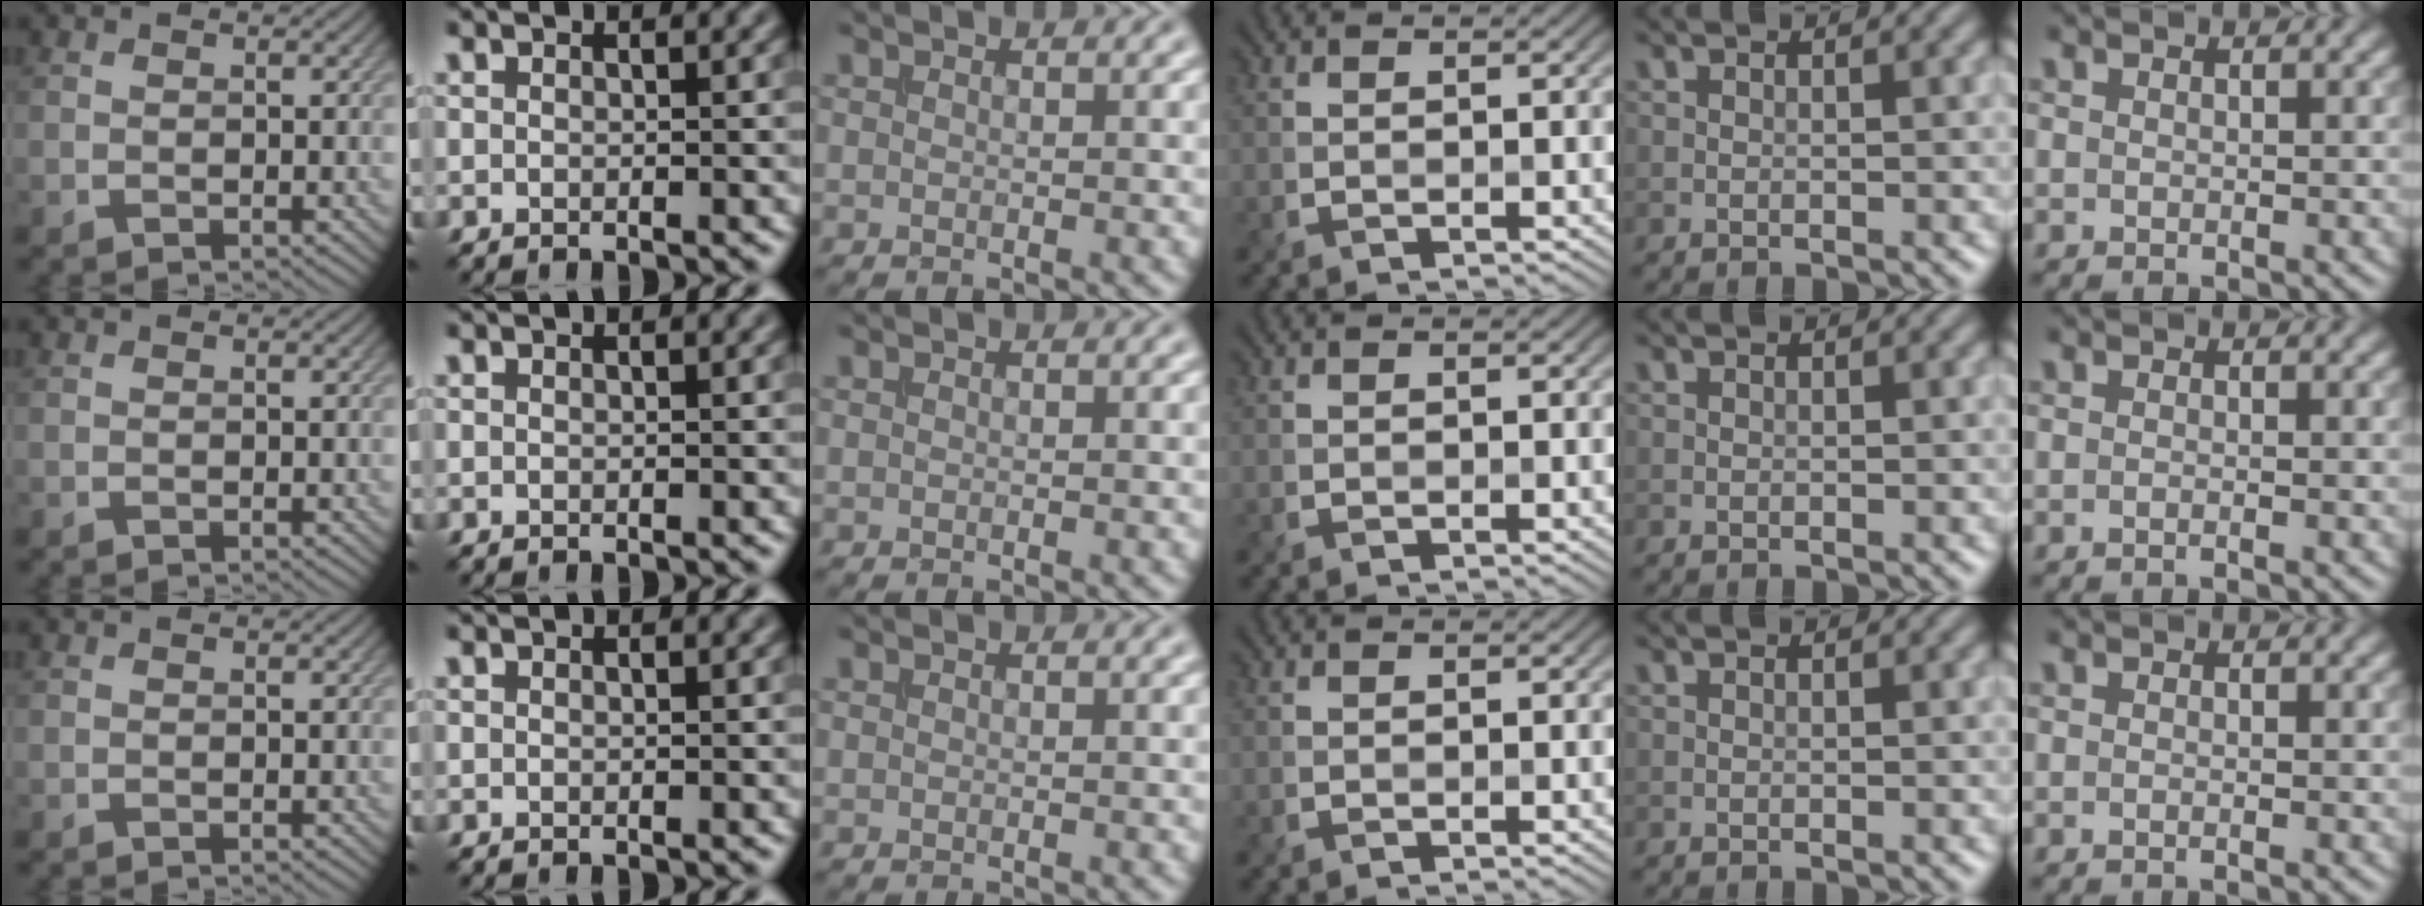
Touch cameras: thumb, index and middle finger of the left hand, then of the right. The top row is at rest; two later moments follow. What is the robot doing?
{"motion": "insert", "object": "bucket"}